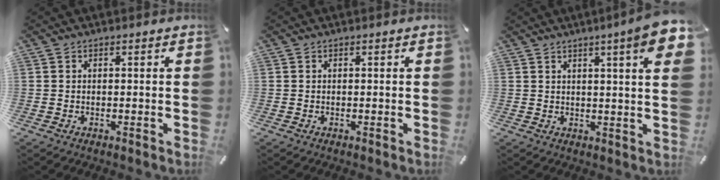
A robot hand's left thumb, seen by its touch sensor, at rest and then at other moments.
{"total": 0.0}
{"total": 9.3, "force": [4.5, 0.7, 8.1], "torque": [-0.124, -0.020, 0.070]}